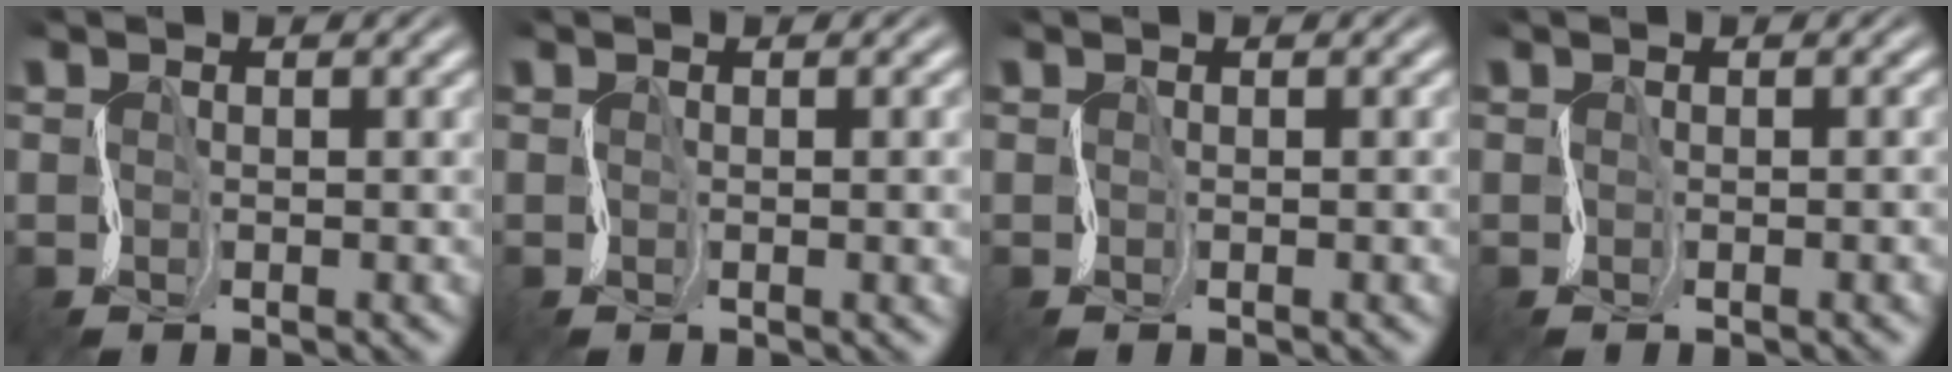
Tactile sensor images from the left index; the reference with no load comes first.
{"total": 4.0, "force": [0.4, 1.8, 3.5], "torque": [-0.021, 0.014, -0.002]}
{"total": 1.3, "force": [0.1, 0.6, 1.2], "torque": [-0.002, 0.004, -0.006]}
{"total": 3.3, "force": [-0.2, 1.6, 2.9], "torque": [-0.018, 0.010, -0.007]}